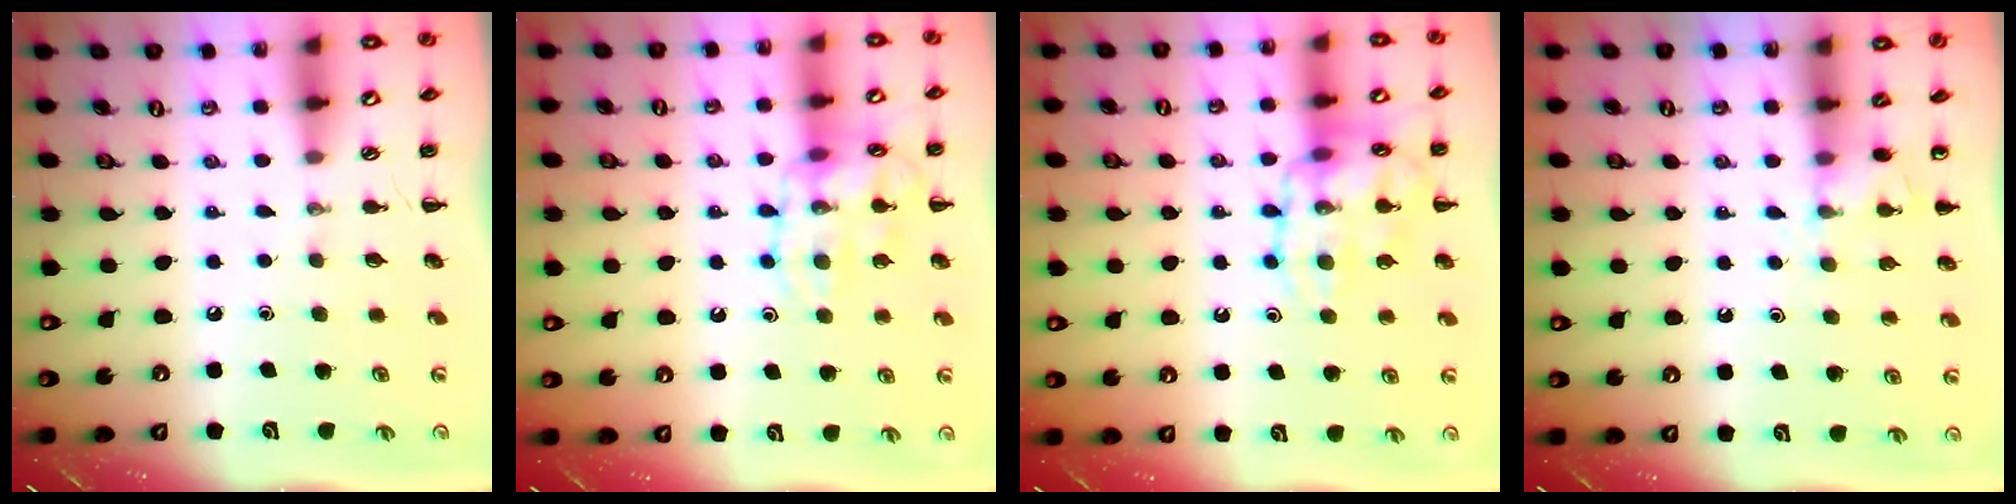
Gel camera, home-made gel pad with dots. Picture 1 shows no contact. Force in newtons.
{"total": 14.2, "press": 14.2, "slide": 1.2}
{"total": 14.2, "press": 14.1, "slide": 1.1}
{"total": 6.1, "press": 5.9, "slide": 1.6}